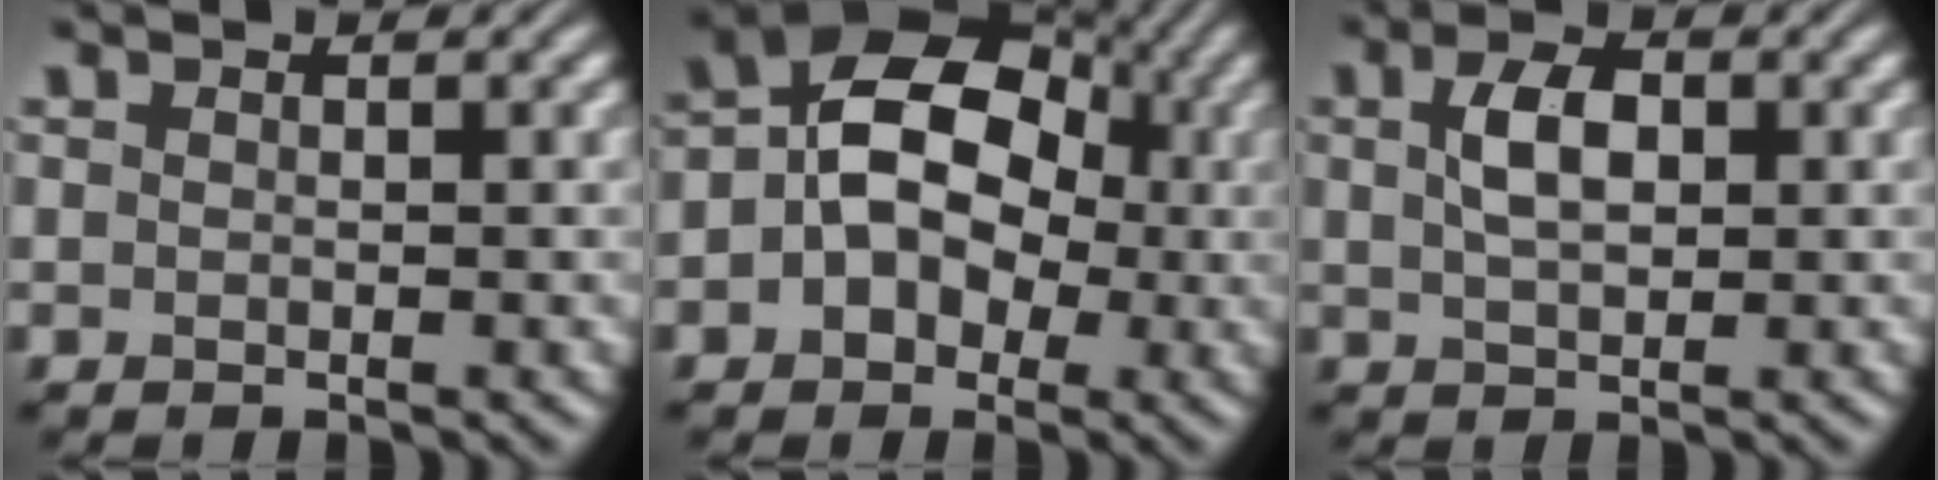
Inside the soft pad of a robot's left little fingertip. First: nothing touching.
{"total": 9.8, "force": [0.3, 7.4, 6.4], "torque": [-0.066, 0.037, -0.032]}
{"total": 3.6, "force": [0.8, 2.0, 2.8], "torque": [-0.058, 0.005, 0.014]}